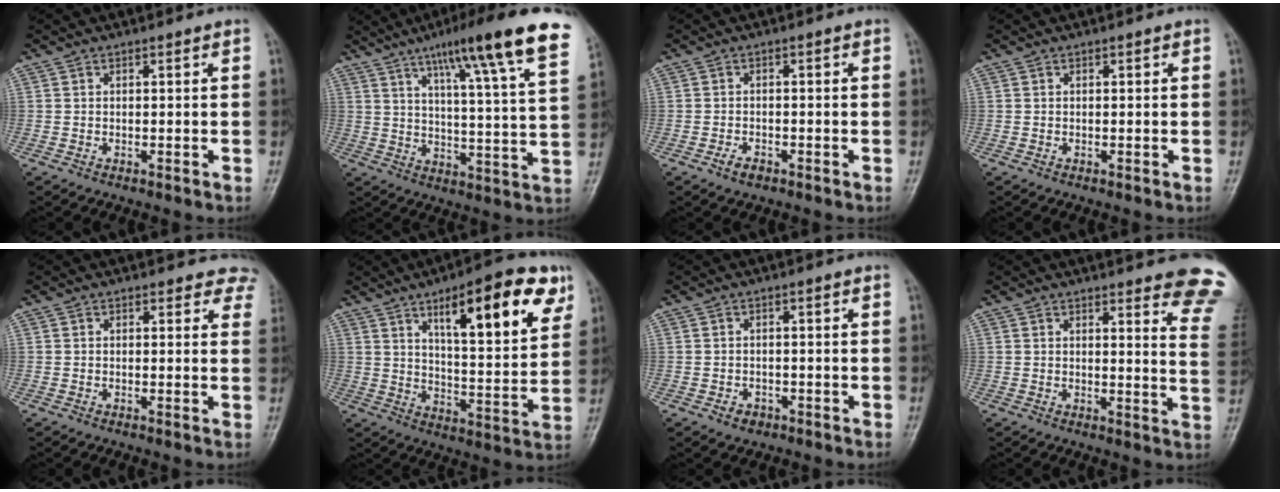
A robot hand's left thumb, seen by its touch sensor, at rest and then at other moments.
{"total": 20.6, "force": [12.8, 2.1, 16.0], "torque": [-0.215, -0.035, 0.174]}
{"total": 2.2, "force": [-1.4, 1.2, 1.2], "torque": [-0.024, 0.007, -0.023]}
{"total": 0.0}
{"total": 4.3, "force": [3.7, 2.2, 0.2], "torque": [0.039, -0.013, 0.012]}
{"total": 19.3, "force": [9.7, 5.8, 15.7], "torque": [-0.189, -0.037, 0.142]}
{"total": 2.3, "force": [-1.2, 1.8, 0.9], "torque": [-0.005, 0.010, -0.015]}
{"total": 12.8, "force": [10.7, 2.4, 6.6], "torque": [-0.038, -0.071, 0.097]}